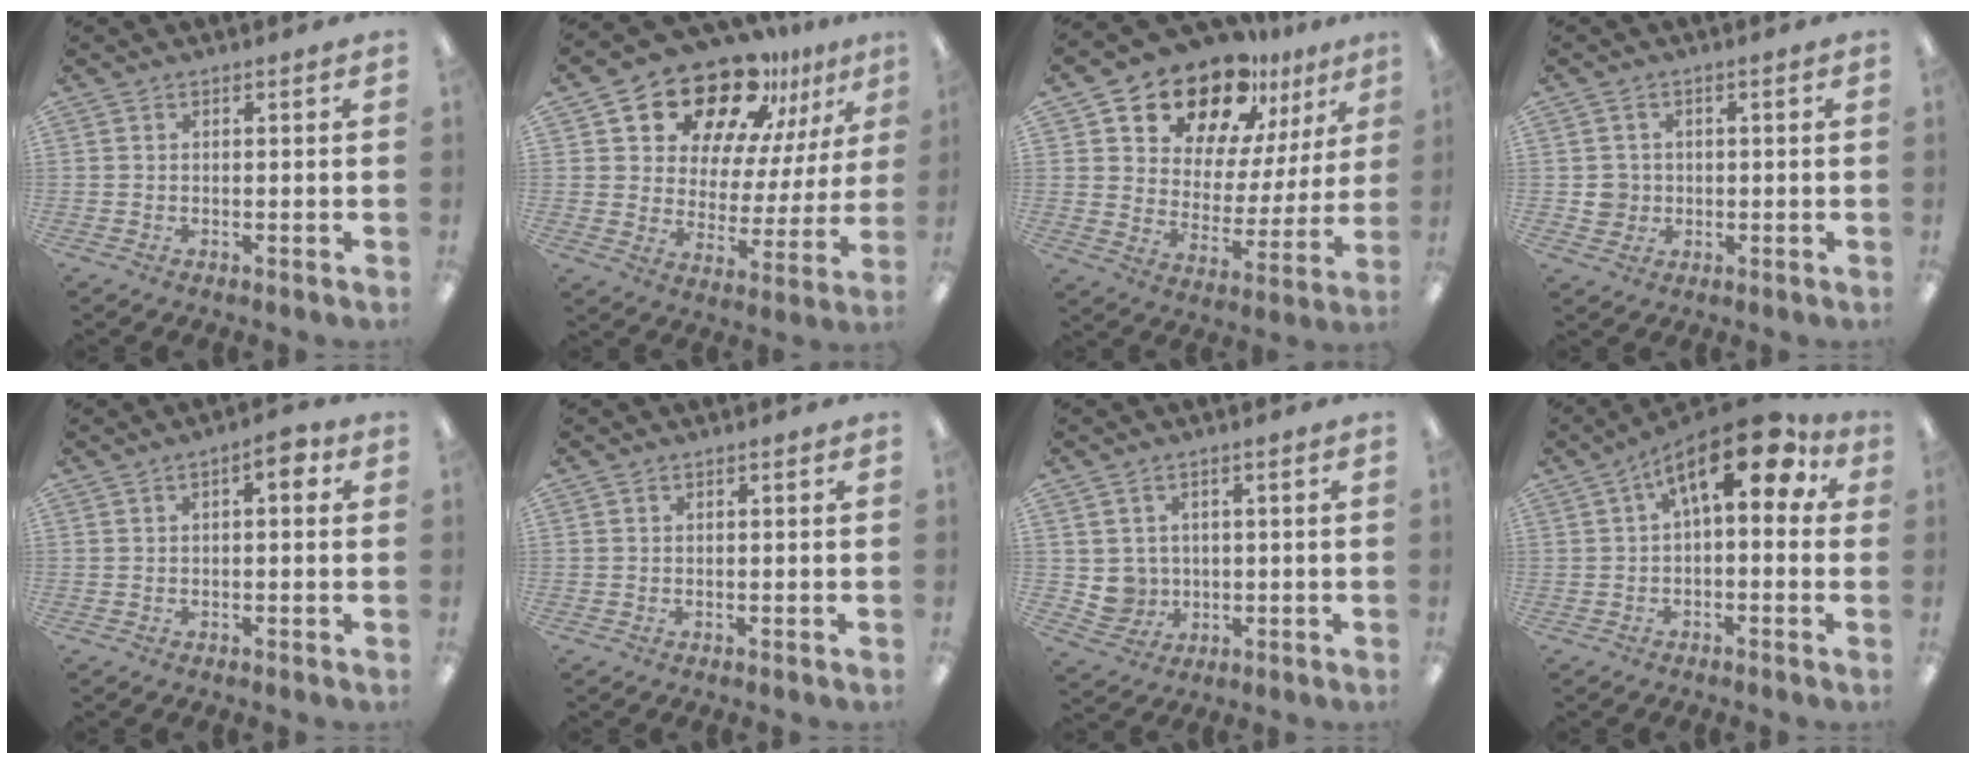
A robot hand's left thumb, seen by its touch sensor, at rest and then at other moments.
{"total": 18.3, "force": [15.0, 8.0, 6.8], "torque": [-0.131, -0.109, 0.264]}
{"total": 17.5, "force": [14.6, 7.8, 5.7], "torque": [-0.107, -0.112, 0.262]}
{"total": 3.9, "force": [0.1, 3.8, 0.6], "torque": [-0.001, 0.002, -0.001]}
{"total": 4.2, "force": [1.3, 1.6, 3.6], "torque": [-0.049, 0.001, 0.015]}
{"total": 0.0}
{"total": 4.8, "force": [1.1, 4.7, 0.6], "torque": [-0.025, 0.000, 0.025]}
{"total": 14.8, "force": [5.9, 6.4, 11.9], "torque": [-0.171, -0.022, 0.094]}